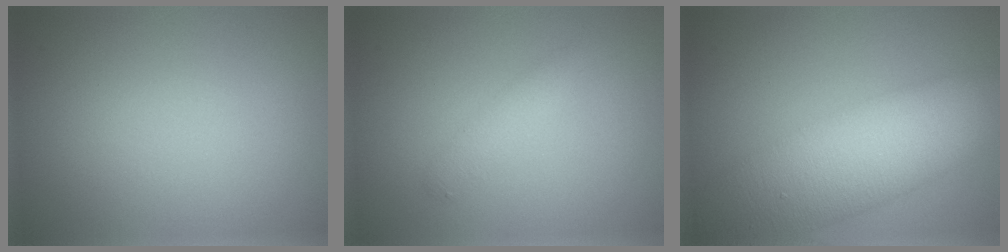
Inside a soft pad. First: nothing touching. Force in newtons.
{"total": 1.4, "press": 1.4, "slide": 0.0}
{"total": 12.0, "press": 11.9, "slide": 0.6}